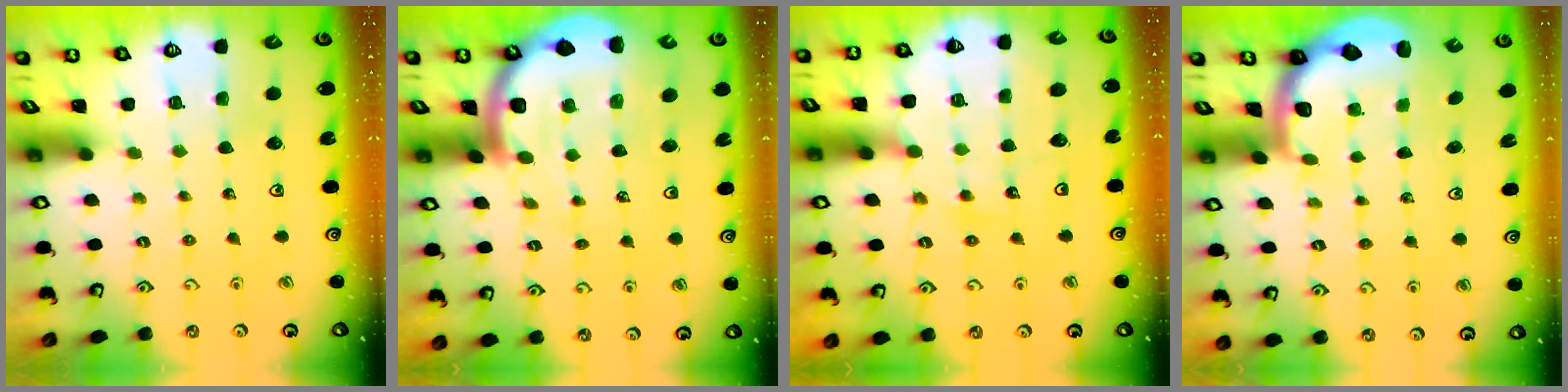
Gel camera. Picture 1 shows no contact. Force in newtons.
{"total": 7.1, "press": 7.0, "slide": 1.0}
{"total": 12.0, "press": 11.8, "slide": 1.6}
{"total": 2.0, "press": 2.0, "slide": 0.5}